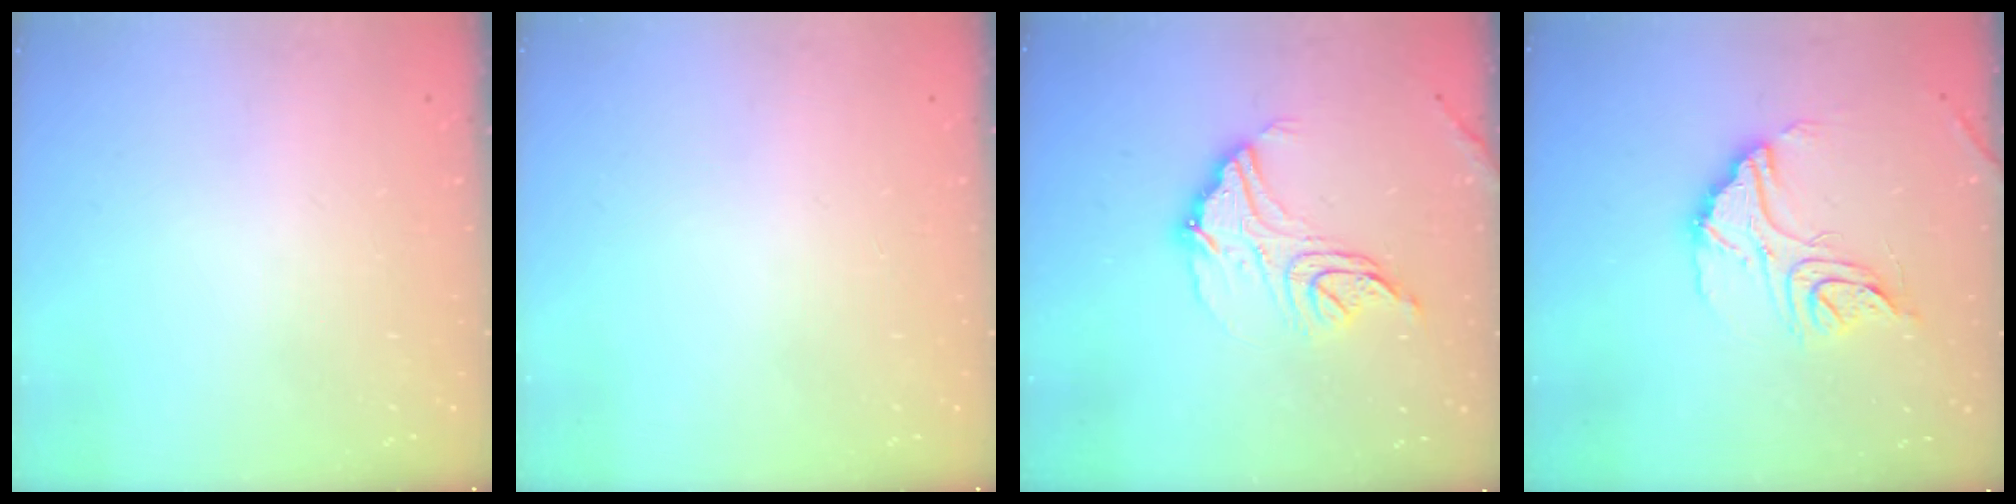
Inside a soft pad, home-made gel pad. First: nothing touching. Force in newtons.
{"total": 0.0}
{"total": 14.3, "press": 14.3, "slide": 1.0}
{"total": 15.7, "press": 15.6, "slide": 1.6}